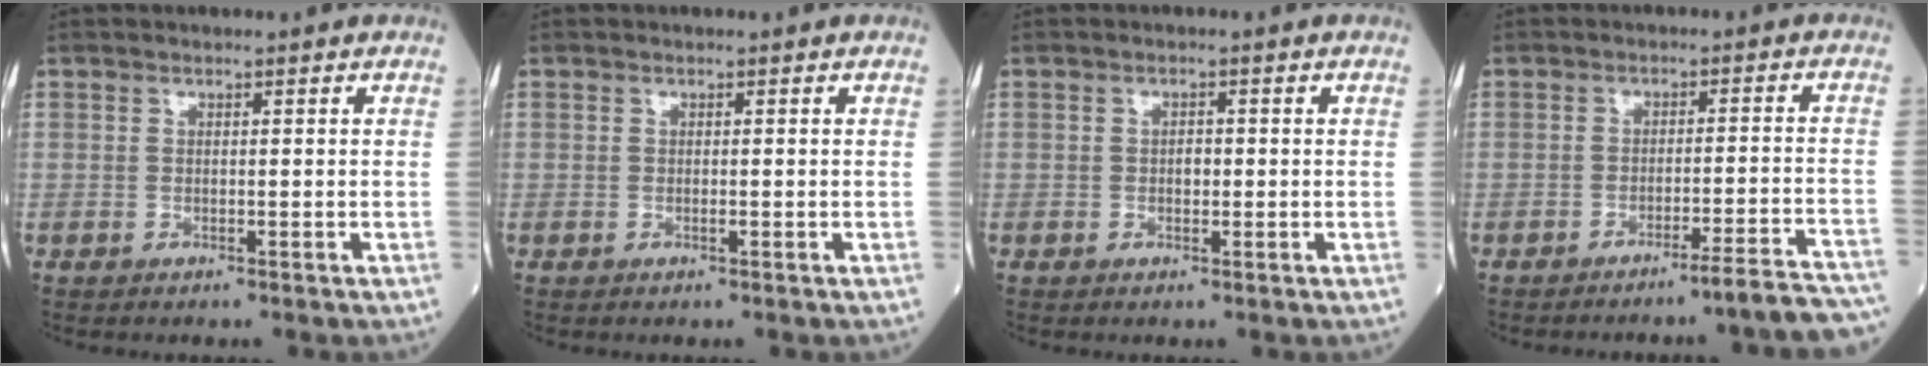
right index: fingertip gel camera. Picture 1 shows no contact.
{"total": 0.0}
{"total": 1.3, "force": [-0.2, 0.7, 1.0], "torque": [-0.016, 0.002, -0.003]}
{"total": 9.1, "force": [-8.3, -0.9, 3.6], "torque": [-0.016, 0.012, -0.110]}